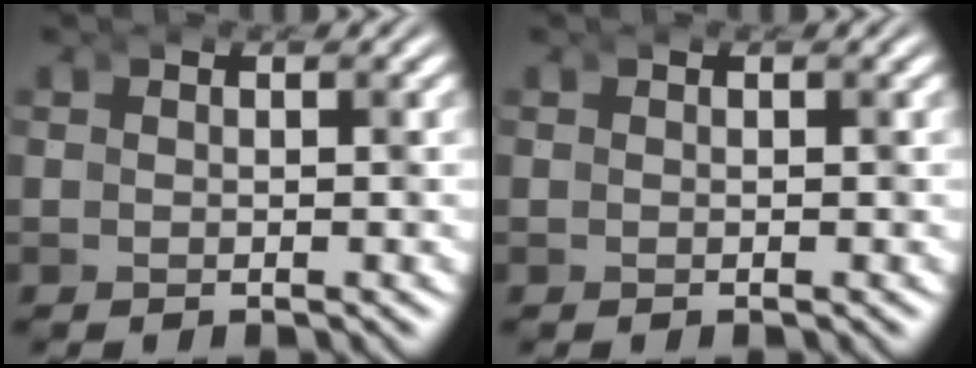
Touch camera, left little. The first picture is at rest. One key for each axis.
{"total": 0.0}